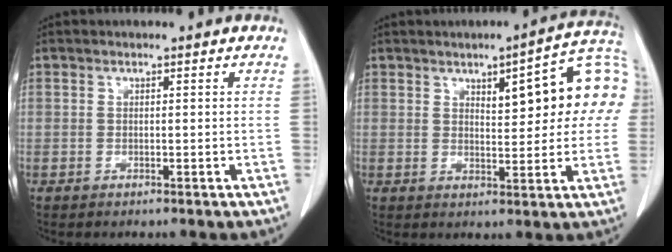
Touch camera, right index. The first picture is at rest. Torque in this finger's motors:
{"motor_torque": [0.45, 0.18, 0.47, 0.09]}